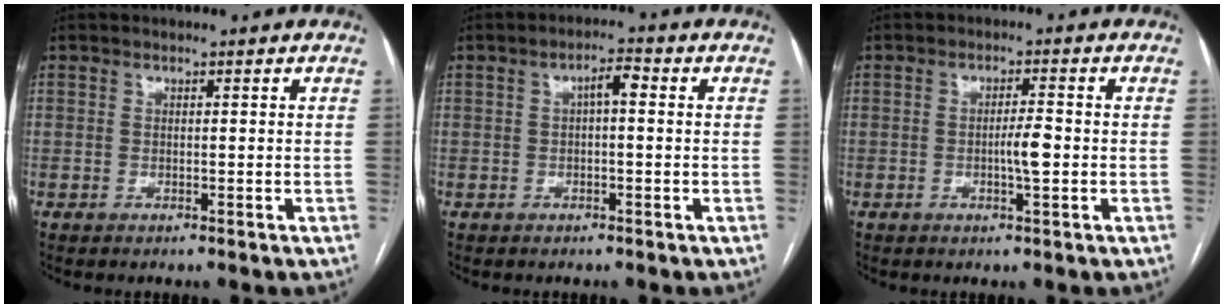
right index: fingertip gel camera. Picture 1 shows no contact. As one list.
[{"total": 2.9, "force": [0.3, 0.8, 2.8], "torque": [-0.046, 0.013, 0.004]}, {"total": 3.3, "force": [-0.7, 0.2, 3.2], "torque": [-0.055, 0.000, -0.011]}]